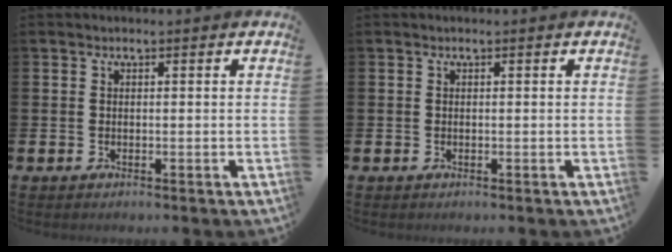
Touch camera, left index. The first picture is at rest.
{"total": 0.0}